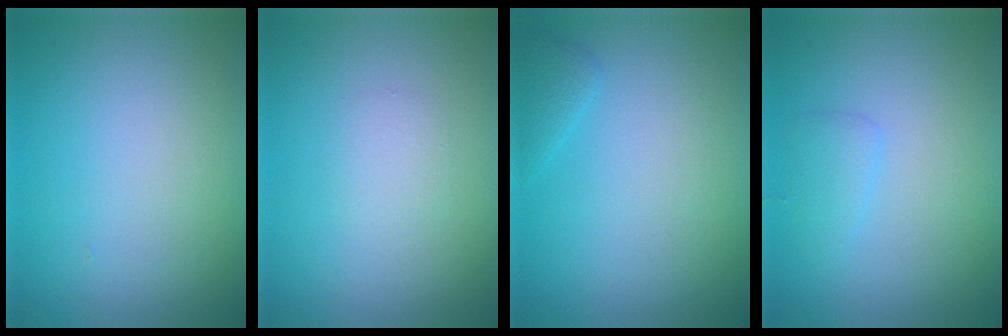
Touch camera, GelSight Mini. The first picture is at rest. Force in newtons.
{"total": 1.2, "press": 1.2, "slide": 0.0}
{"total": 1.1, "press": 1.1, "slide": 0.0}
{"total": 1.2, "press": 1.2, "slide": 0.1}